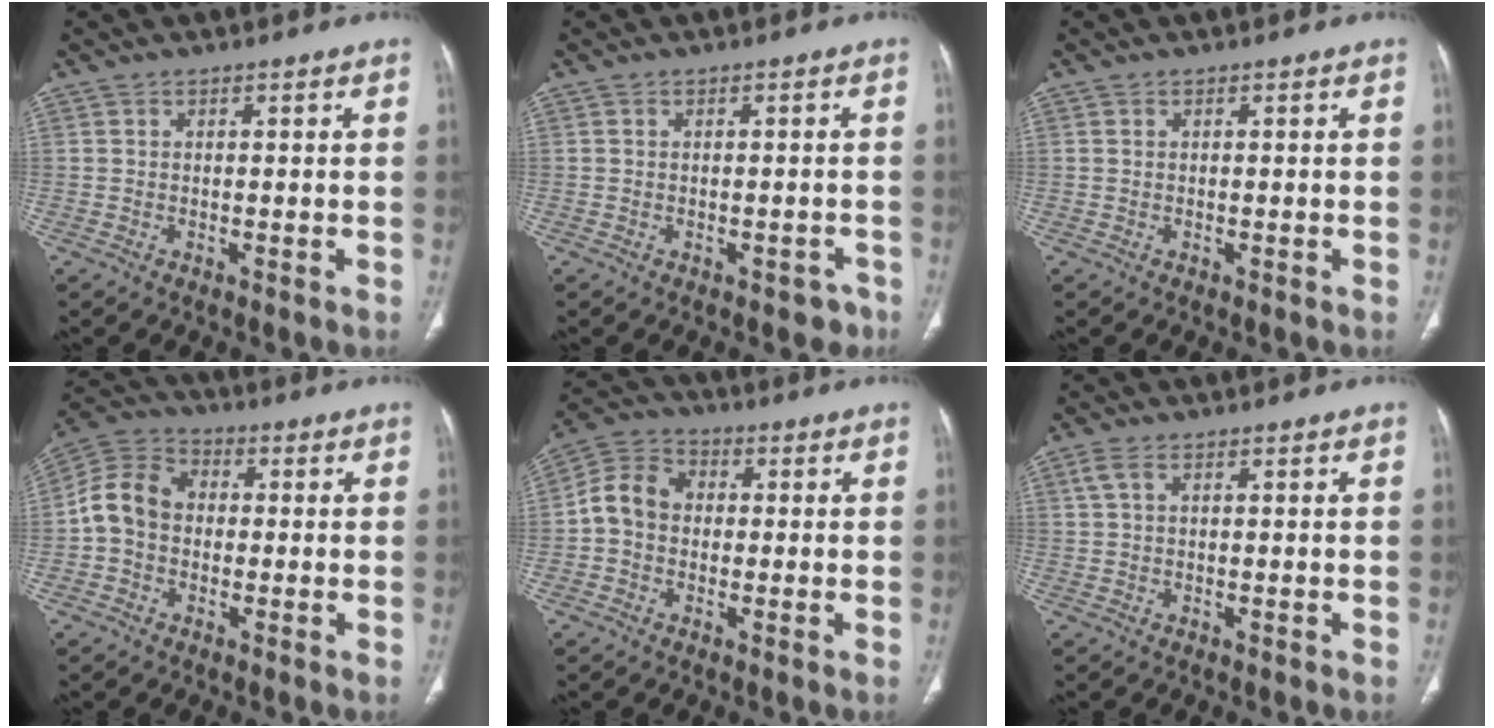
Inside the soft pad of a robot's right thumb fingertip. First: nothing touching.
{"total": 2.5, "force": [-1.8, 1.6, 0.8], "torque": [0.006, 0.016, -0.018]}
{"total": 0.0}
{"total": 9.3, "force": [-0.7, 7.5, 5.4], "torque": [-0.092, 0.032, -0.027]}
{"total": 8.1, "force": [-0.3, 6.6, 4.6], "torque": [-0.069, 0.027, -0.019]}
{"total": 2.1, "force": [0.7, 1.0, 1.7], "torque": [-0.049, 0.018, 0.019]}